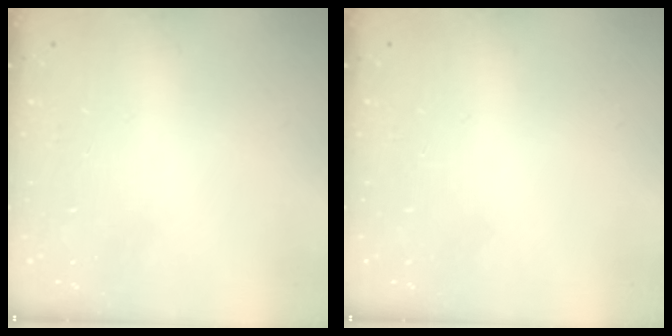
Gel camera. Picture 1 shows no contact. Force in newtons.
{"total": 0.0}